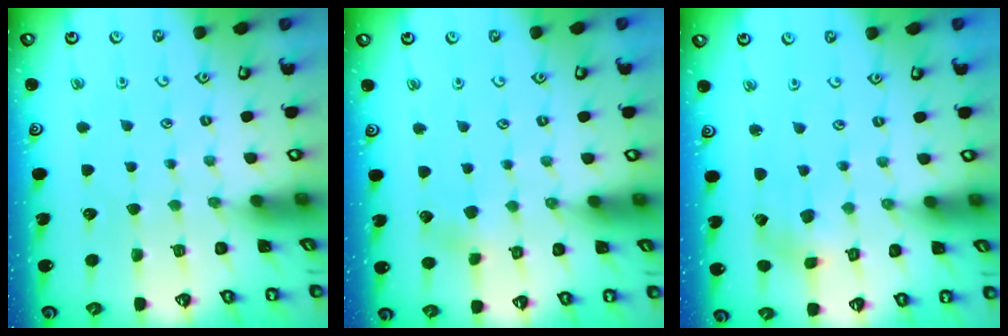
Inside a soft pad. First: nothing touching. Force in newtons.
{"total": 3.0, "press": 3.0, "slide": 0.3}
{"total": 2.7, "press": 2.6, "slide": 0.3}